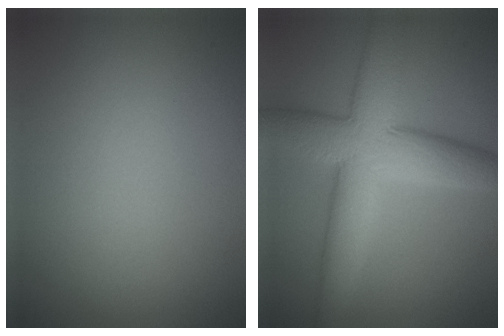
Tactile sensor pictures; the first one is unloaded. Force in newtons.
{"total": 9.0, "press": 9.0, "slide": 0.4}